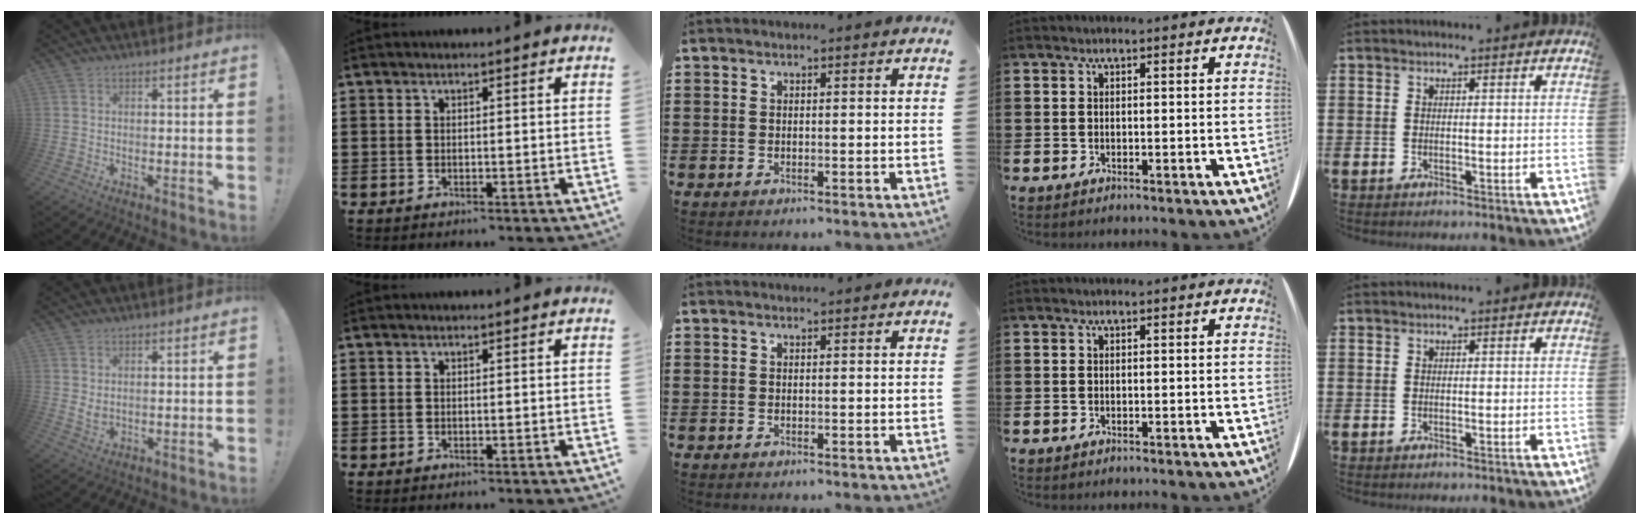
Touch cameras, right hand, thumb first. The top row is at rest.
{"thumb": {"total": 2.8, "force": [1.4, 1.3, 2.1], "torque": [-0.029, -0.008, 0.024]}, "middle": {"total": 0.6, "force": [0.6, -0.1, 0.1], "torque": [-0.003, 0.000, 0.012]}}